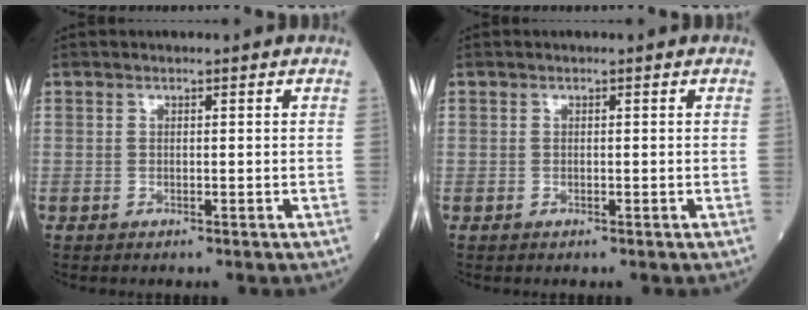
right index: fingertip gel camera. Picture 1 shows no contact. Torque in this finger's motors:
{"motor_torque": [0.08, 0.13, 0.04, 0.01]}